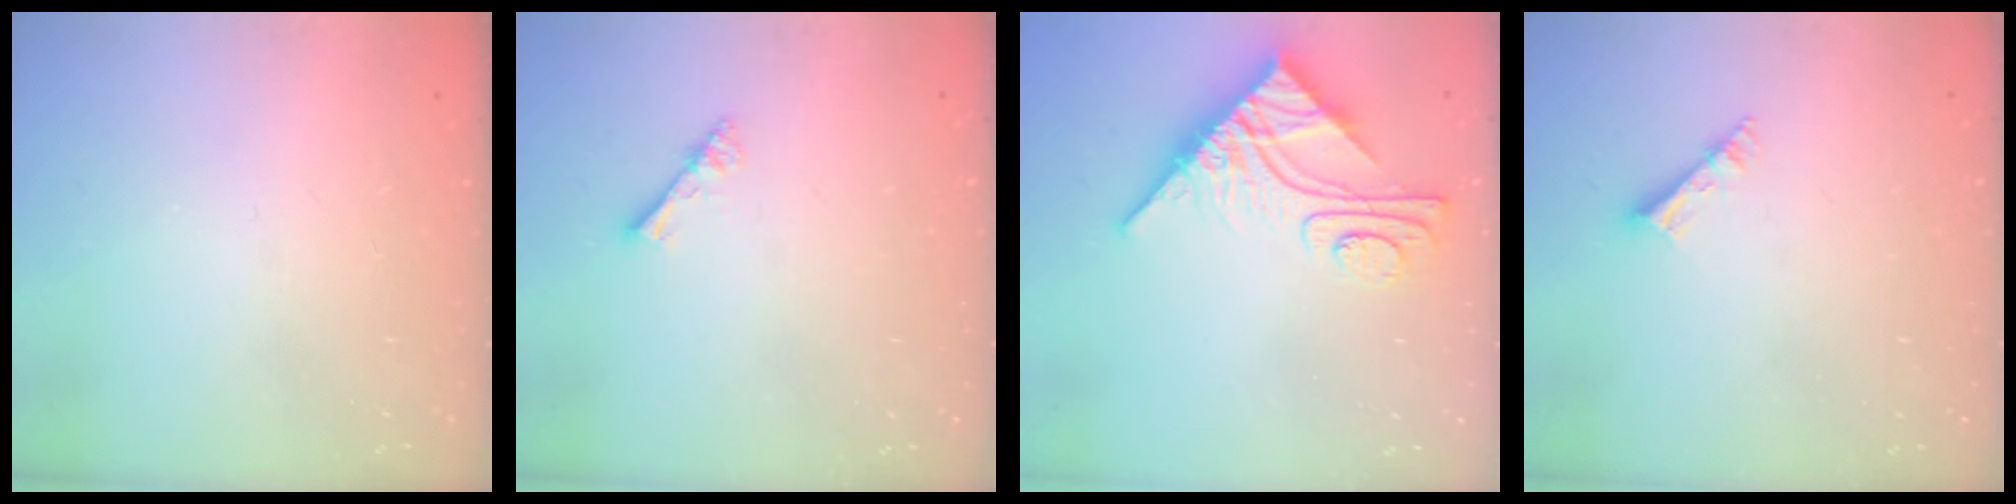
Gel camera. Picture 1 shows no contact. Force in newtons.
{"total": 1.8, "press": 1.8, "slide": 0.1}
{"total": 10.9, "press": 10.8, "slide": 1.0}
{"total": 4.1, "press": 4.1, "slide": 0.2}